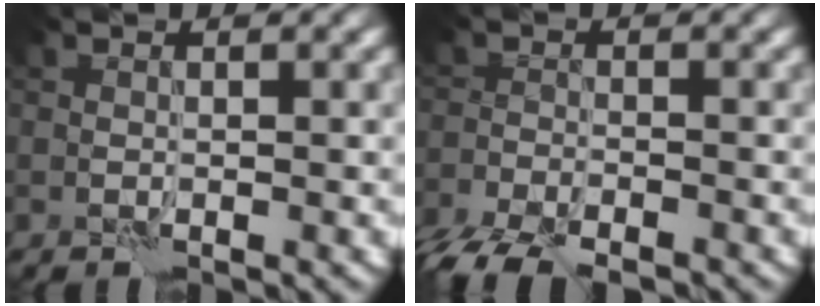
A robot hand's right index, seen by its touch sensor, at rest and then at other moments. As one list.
[{"total": 5.0, "force": [-4.2, 1.5, 2.1], "torque": [-0.031, -0.020, -0.081]}]